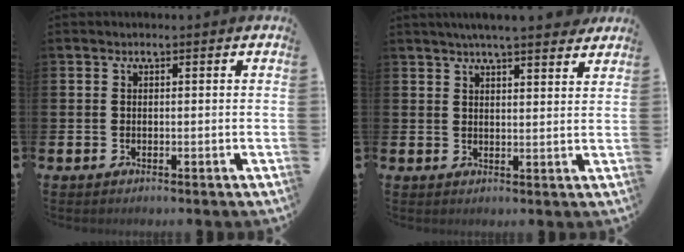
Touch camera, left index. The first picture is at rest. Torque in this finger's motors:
{"motor_torque": [0.28, -0.45, 1.05, 0.21]}